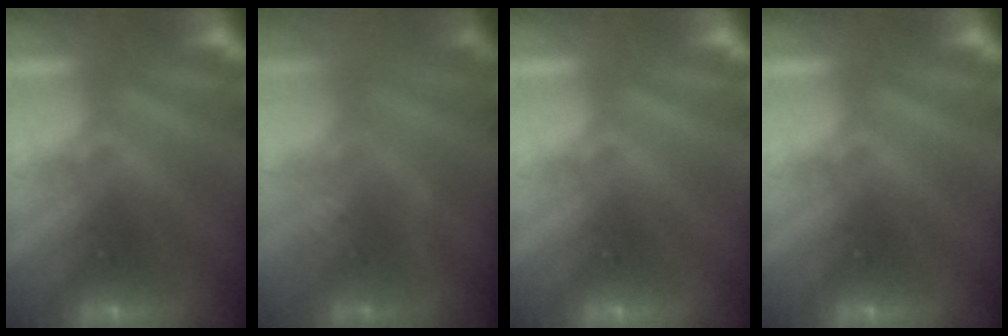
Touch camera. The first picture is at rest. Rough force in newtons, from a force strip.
{"total": 2.5}
{"total": 0.0}
{"total": 0.0}